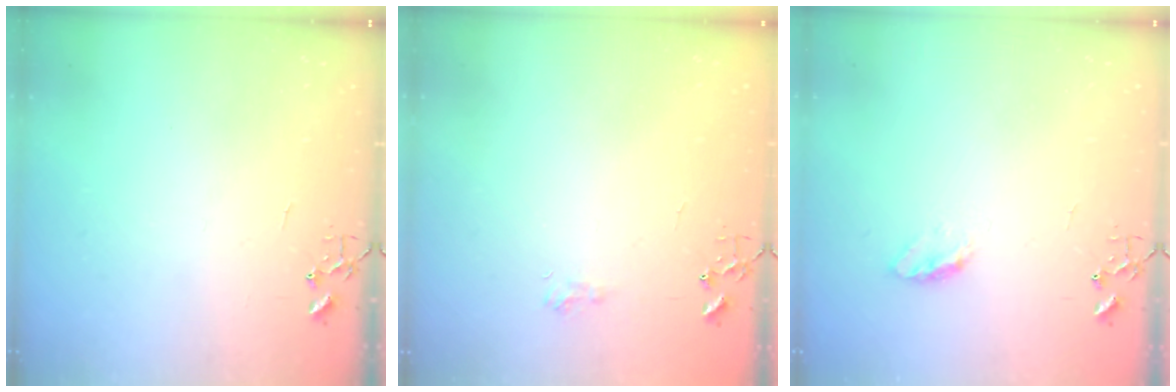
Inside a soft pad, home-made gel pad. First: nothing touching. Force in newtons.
{"total": 6.1, "press": 6.1, "slide": 0.8}
{"total": 5.0, "press": 5.0, "slide": 0.7}